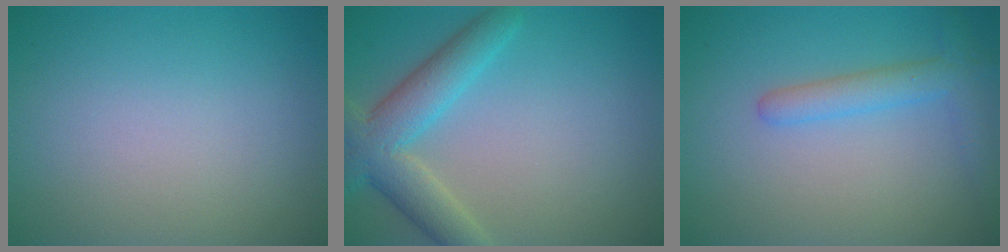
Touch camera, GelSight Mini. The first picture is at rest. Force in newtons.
{"total": 5.6, "press": 5.6, "slide": 0.3}
{"total": 2.9, "press": 2.9, "slide": 0.2}